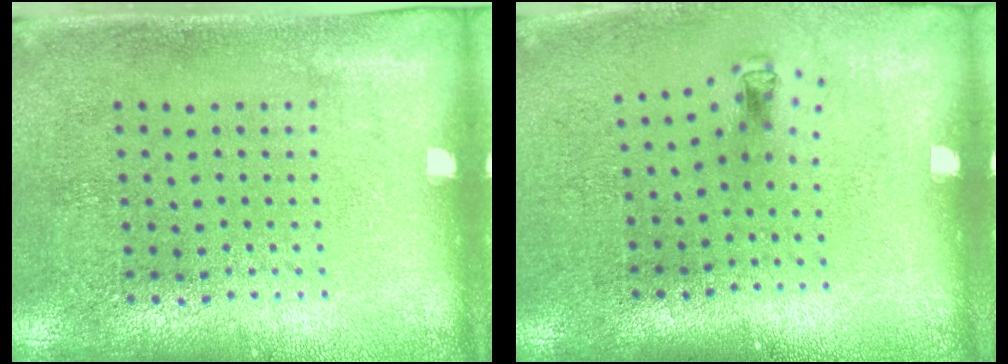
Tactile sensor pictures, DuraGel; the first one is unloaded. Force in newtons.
{"total": 0.6, "press": 0.3, "slide": 0.5}